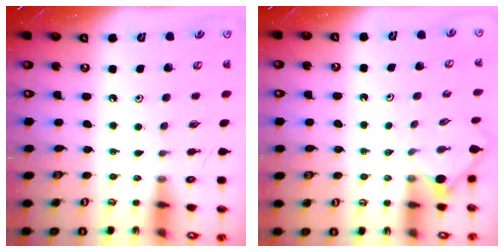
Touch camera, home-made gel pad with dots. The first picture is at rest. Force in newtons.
{"total": 2.3, "press": 2.2, "slide": 0.3}